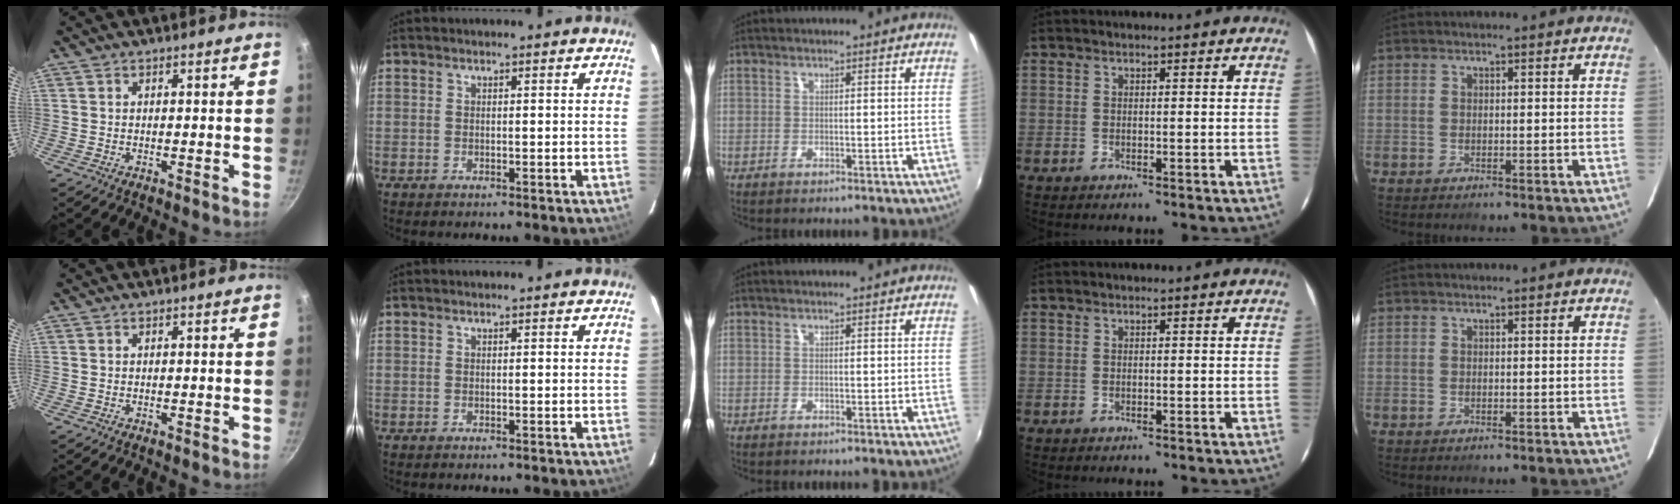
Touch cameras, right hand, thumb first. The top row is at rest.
{}